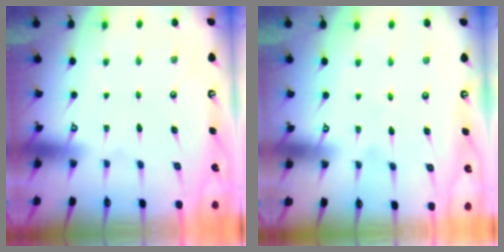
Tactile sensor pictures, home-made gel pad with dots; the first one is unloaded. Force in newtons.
{"total": 2.7, "press": 2.7, "slide": 0.3}